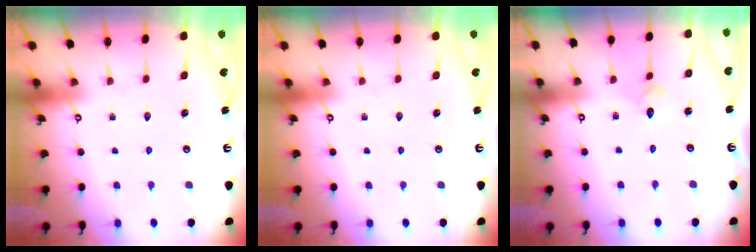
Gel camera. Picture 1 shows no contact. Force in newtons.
{"total": 0.0}
{"total": 2.2, "press": 2.2, "slide": 0.2}